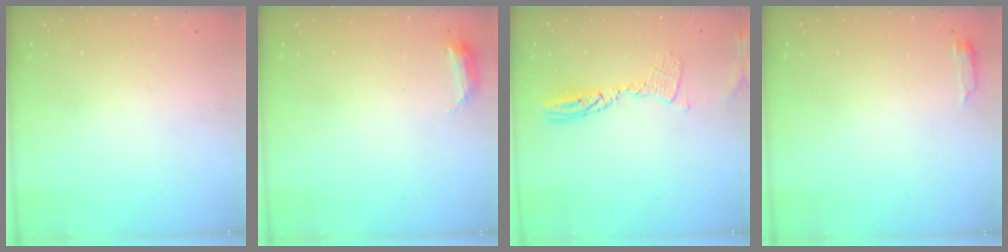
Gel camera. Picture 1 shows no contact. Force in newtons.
{"total": 3.9, "press": 3.9, "slide": 0.7}
{"total": 10.3, "press": 10.3, "slide": 1.1}
{"total": 2.9, "press": 2.9, "slide": 0.5}